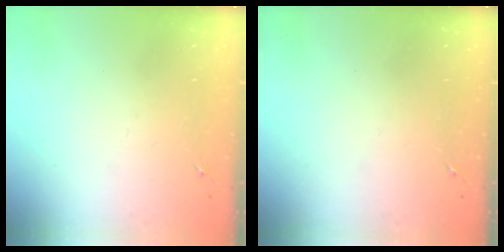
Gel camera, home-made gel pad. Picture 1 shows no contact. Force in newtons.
{"total": 0.0}